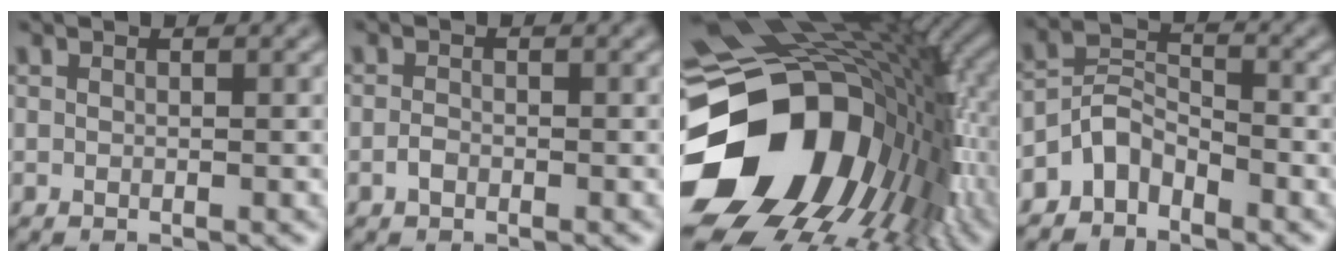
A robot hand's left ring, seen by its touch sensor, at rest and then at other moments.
{"total": 1.0, "force": [-0.5, 0.6, 0.6], "torque": [-0.012, 0.000, -0.012]}
{"total": 18.2, "force": [-3.0, 13.8, 11.4], "torque": [-0.231, -0.042, -0.031]}
{"total": 3.6, "force": [-2.7, 2.0, 1.2], "torque": [-0.018, 0.011, -0.063]}